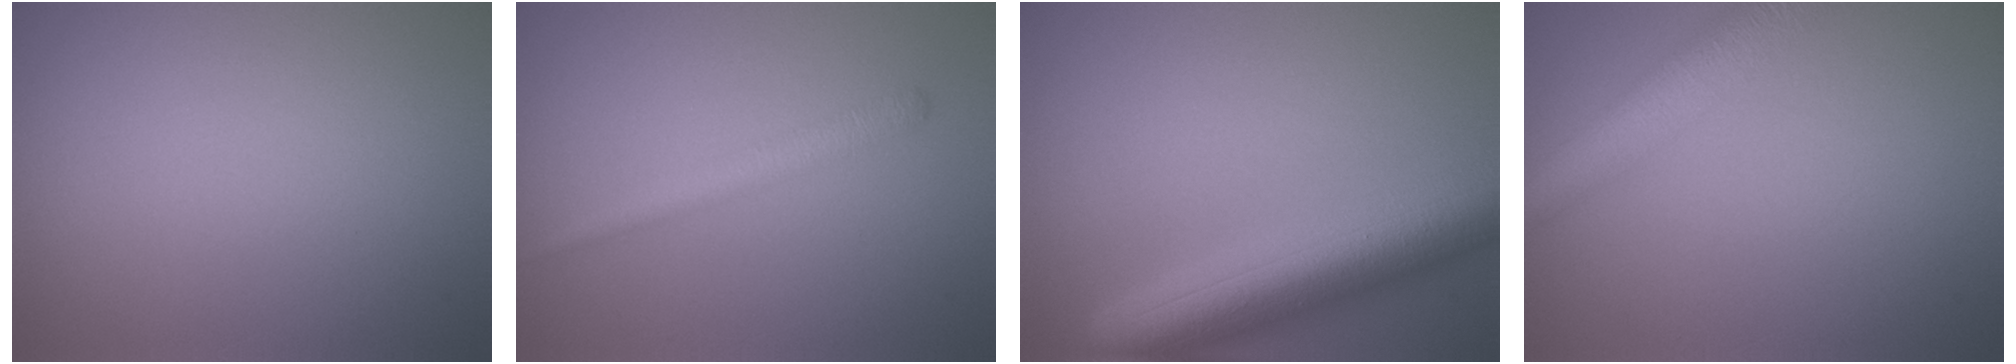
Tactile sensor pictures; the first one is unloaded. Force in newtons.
{"total": 1.8, "press": 1.8, "slide": 0.0}
{"total": 8.5, "press": 8.5, "slide": 0.3}
{"total": 5.3, "press": 5.3, "slide": 0.2}